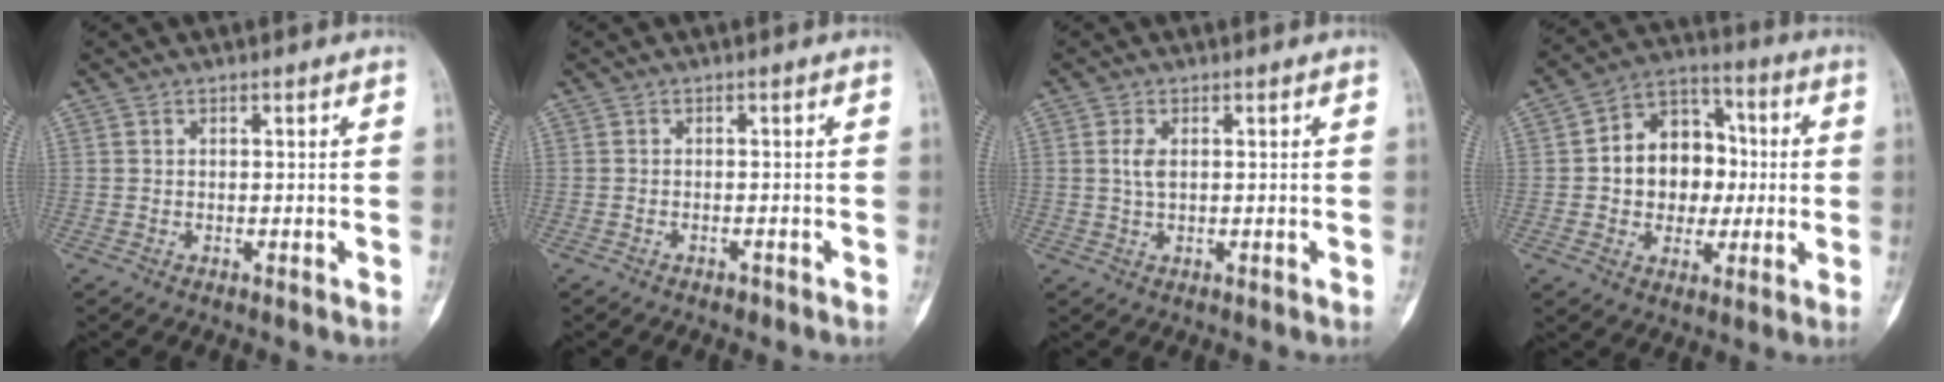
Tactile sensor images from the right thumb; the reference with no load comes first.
{"total": 0.9, "force": [-0.7, 0.4, 0.3], "torque": [-0.007, 0.005, -0.011]}
{"total": 2.4, "force": [0.5, 1.2, 2.0], "torque": [-0.041, 0.001, 0.012]}
{"total": 14.4, "force": [0.4, 11.2, 9.1], "torque": [-0.084, 0.030, 0.003]}